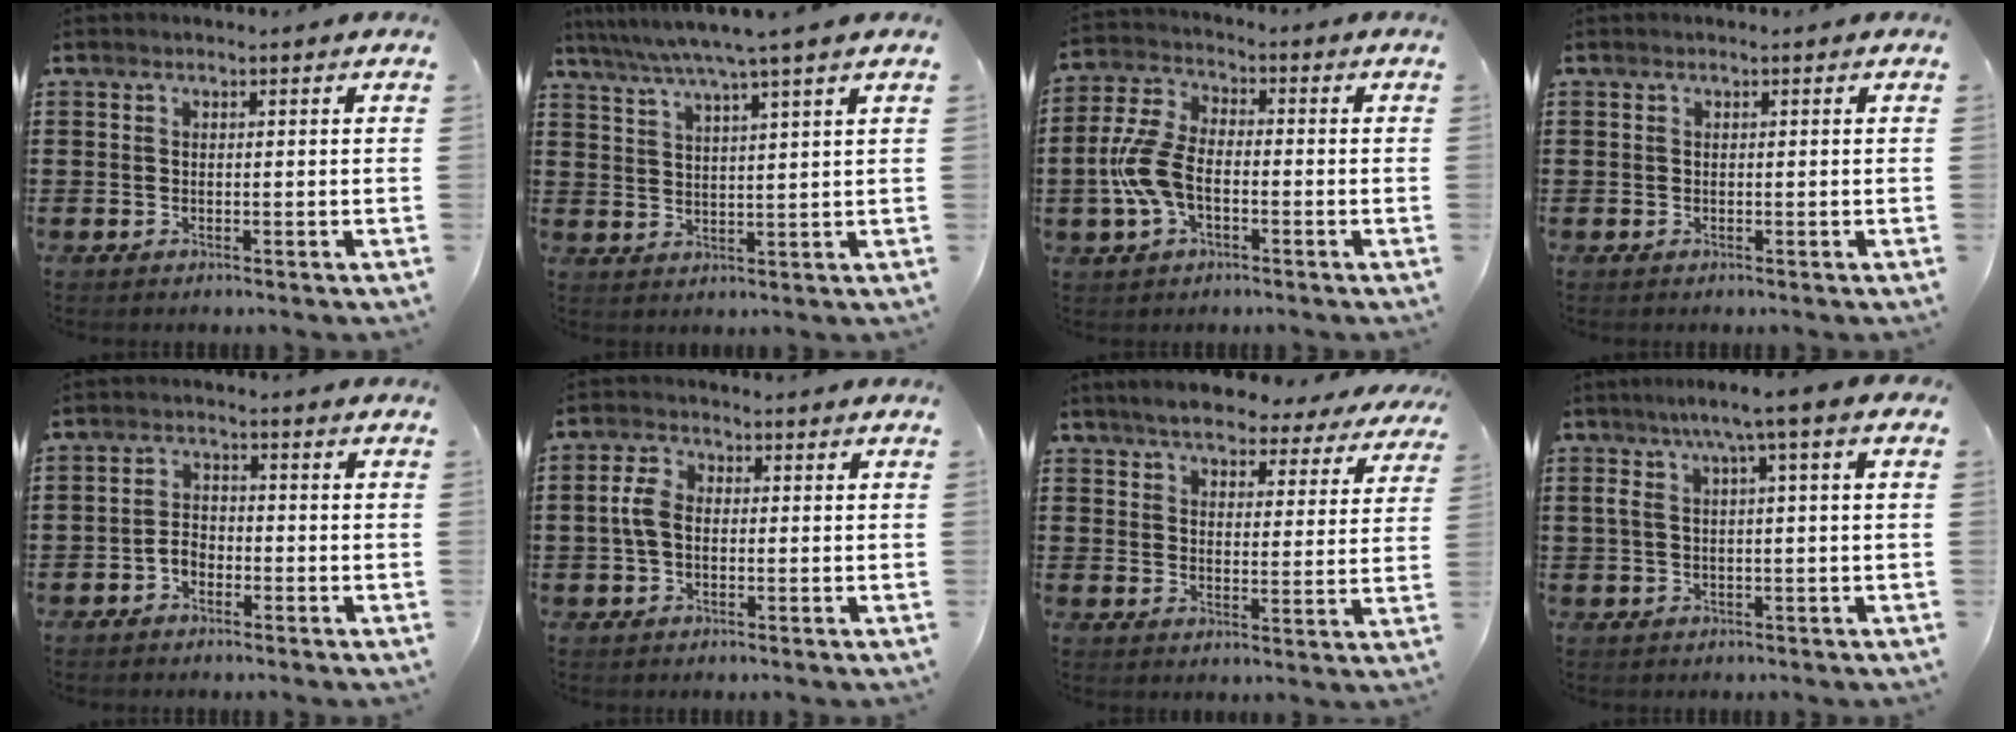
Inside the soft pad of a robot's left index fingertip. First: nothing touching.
{"total": 5.5, "force": [4.5, -1.0, 3.1], "torque": [-0.074, -0.020, 0.074]}
{"total": 8.5, "force": [-1.9, 4.7, 6.9], "torque": [-0.180, -0.004, -0.045]}
{"total": 0.0}
{"total": 2.7, "force": [-1.5, 1.7, 1.5], "torque": [-0.039, 0.003, -0.034]}
{"total": 4.4, "force": [-0.1, 2.8, 3.4], "torque": [-0.082, 0.004, -0.006]}
{"total": 5.8, "force": [5.4, 1.1, 1.7], "torque": [-0.048, -0.022, 0.095]}
{"total": 4.4, "force": [0.4, 0.4, 4.4], "torque": [-0.088, 0.001, -0.002]}